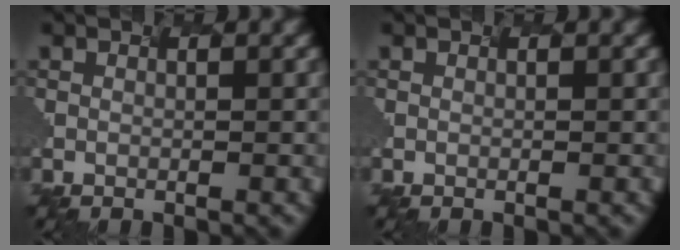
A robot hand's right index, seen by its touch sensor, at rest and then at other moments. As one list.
[{"total": 0.0}]